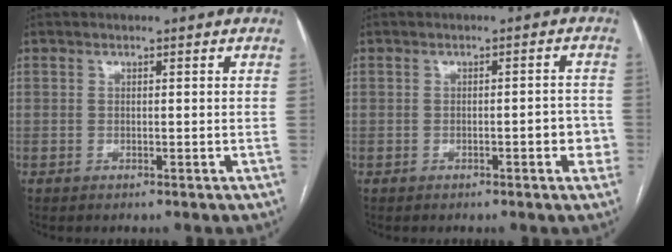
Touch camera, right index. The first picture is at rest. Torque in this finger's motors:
{"motor_torque": [0.60, -0.12, 0.24, 0.04]}